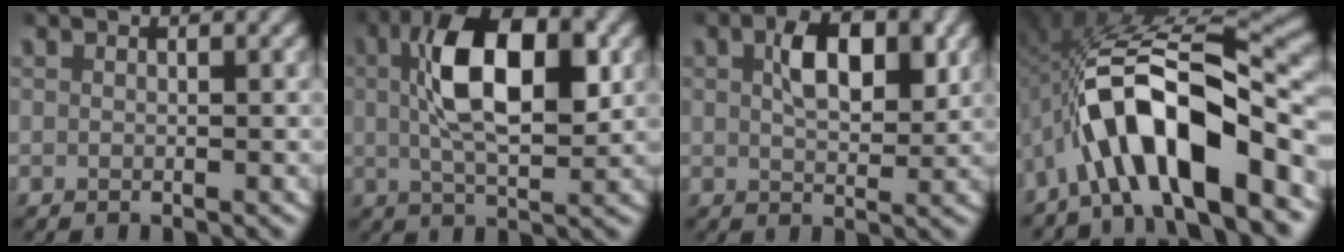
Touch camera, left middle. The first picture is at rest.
{"total": 9.1, "force": [1.6, 4.3, 7.9], "torque": [-0.143, -0.001, 0.024]}
{"total": 4.7, "force": [1.3, 2.5, 3.8], "torque": [-0.061, 0.001, 0.018]}
{"total": 13.0, "force": [-1.7, 6.4, 11.1], "torque": [-0.198, 0.002, -0.022]}